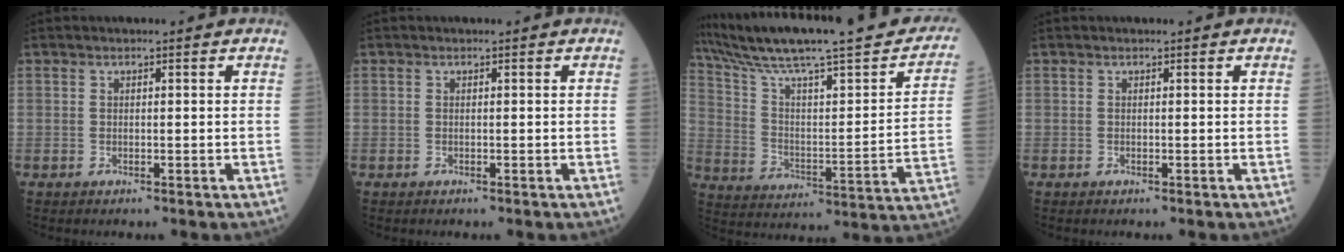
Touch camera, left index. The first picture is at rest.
{"total": 0.0}
{"total": 28.8, "force": [23.8, 3.1, 15.8], "torque": [-0.250, -0.023, 0.338]}
{"total": 0.0}